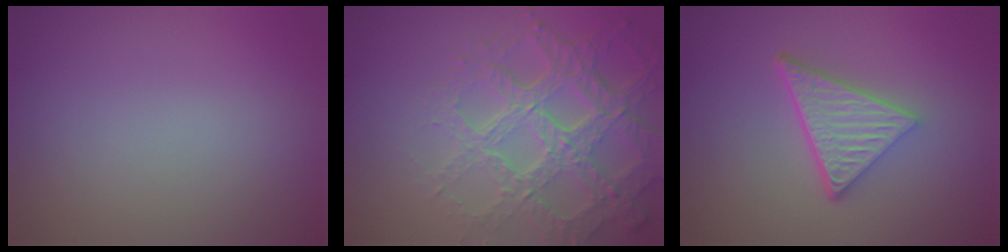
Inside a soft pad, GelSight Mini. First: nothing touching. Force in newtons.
{"total": 7.6, "press": 5.3, "slide": 5.5}
{"total": 5.1, "press": 3.6, "slide": 3.7}